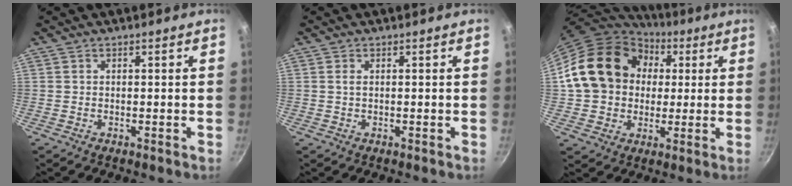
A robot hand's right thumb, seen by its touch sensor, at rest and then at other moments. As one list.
[{"total": 0.8, "force": [0.2, 0.3, 0.7], "torque": [-0.015, 0.002, 0.002]}, {"total": 20.2, "force": [3.3, 16.5, 11.1], "torque": [-0.172, 0.033, 0.052]}]